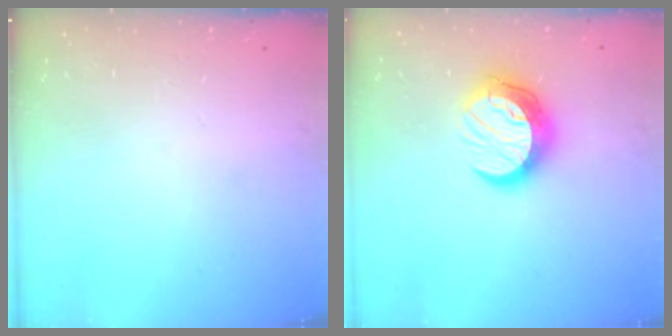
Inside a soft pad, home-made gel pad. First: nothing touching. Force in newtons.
{"total": 12.8, "press": 12.8, "slide": 1.1}